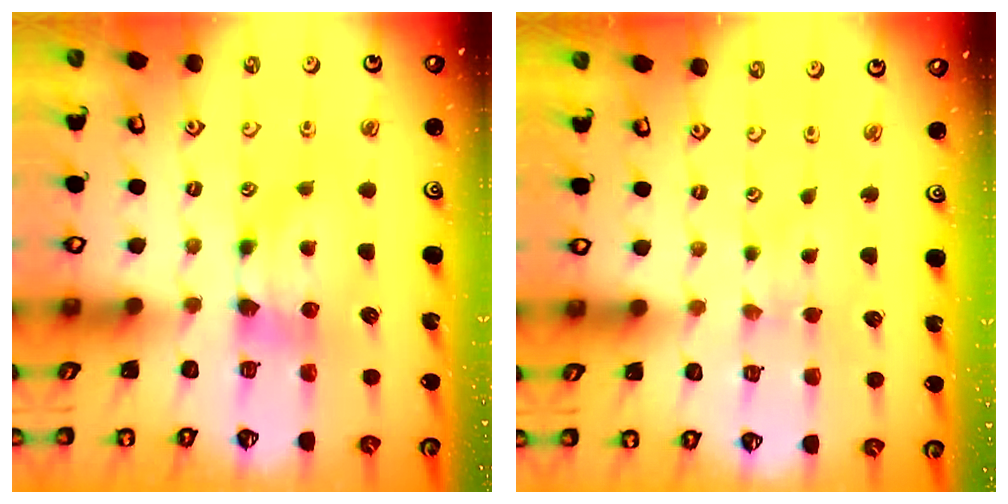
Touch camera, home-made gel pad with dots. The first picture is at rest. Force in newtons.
{"total": 2.5, "press": 2.5, "slide": 0.3}